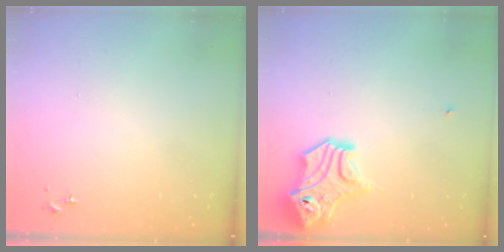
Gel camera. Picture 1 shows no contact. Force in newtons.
{"total": 14.1, "press": 14.0, "slide": 1.9}